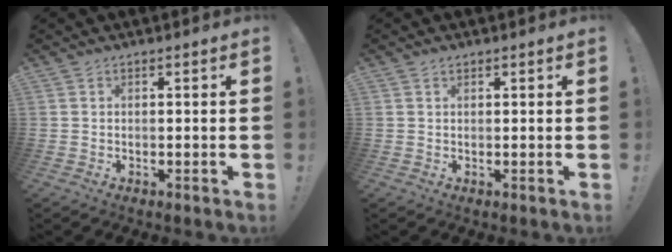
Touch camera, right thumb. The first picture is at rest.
{"total": 0.8, "force": [0.7, 0.4, 0.2], "torque": [-0.003, -0.001, 0.013]}